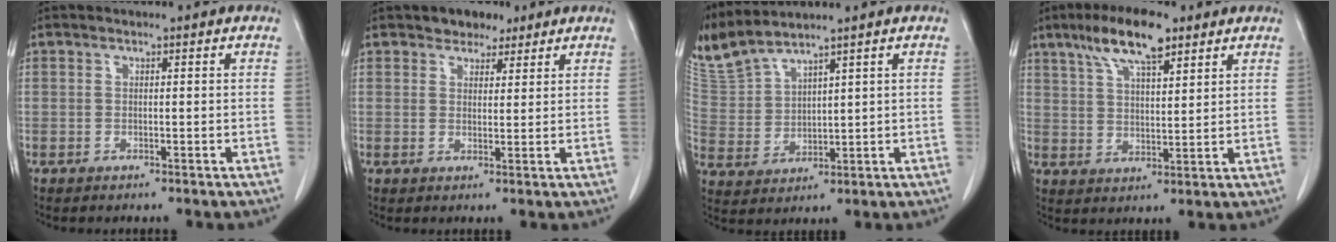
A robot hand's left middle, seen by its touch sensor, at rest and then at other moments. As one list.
[{"total": 3.9, "force": [2.9, 2.3, 1.3], "torque": [-0.018, 0.007, 0.047]}, {"total": 6.3, "force": [6.1, -0.4, 1.6], "torque": [-0.055, 0.005, 0.143]}, {"total": 10.2, "force": [6.7, 2.5, 7.3], "torque": [-0.135, 0.014, 0.119]}]